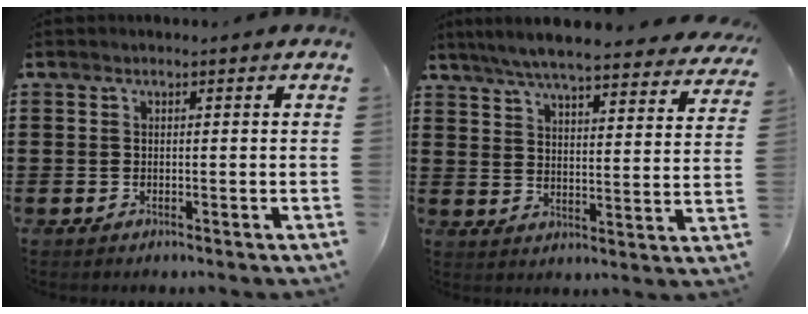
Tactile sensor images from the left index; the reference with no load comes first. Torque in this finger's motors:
{"motor_torque": [1.03, -0.39, 1.05, 0.21]}